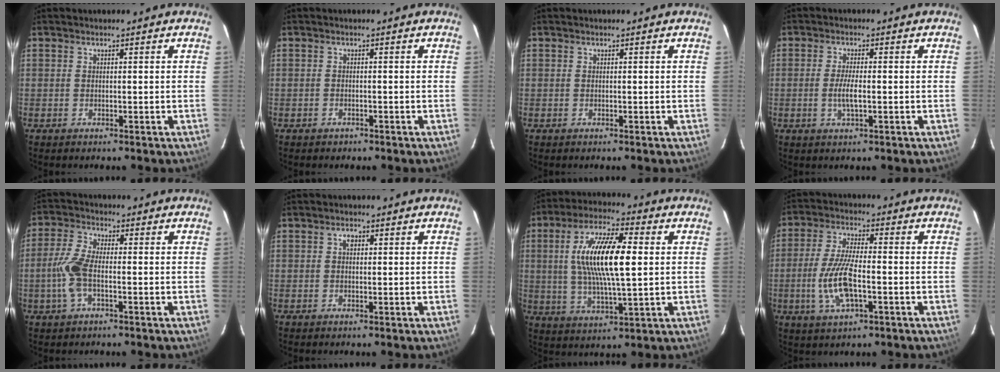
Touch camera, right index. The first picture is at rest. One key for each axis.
{"total": 1.2, "fx": -0.8, "fy": 0.8, "fz": 0.0, "tx": -0.003, "ty": 0.004, "tz": -0.010}
{"total": 0.0}
{"total": 3.5, "fx": -0.7, "fy": 0.7, "fz": 3.3, "tx": -0.065, "ty": -0.006, "tz": -0.011}
{"total": 7.0, "fx": -1.6, "fy": 2.6, "fz": 6.3, "tx": -0.142, "ty": 0.005, "tz": -0.034}
{"total": 1.1, "fx": 0.3, "fy": 0.8, "fz": 0.7, "tx": -0.010, "ty": 0.006, "tz": 0.004}
{"total": 15.6, "fx": 2.2, "fy": 4.5, "fz": 14.7, "tx": -0.279, "ty": 0.012, "tz": 0.039}
{"total": 10.3, "fx": -2.7, "fy": 3.3, "fz": 9.4, "tx": -0.195, "ty": -0.004, "tz": -0.051}